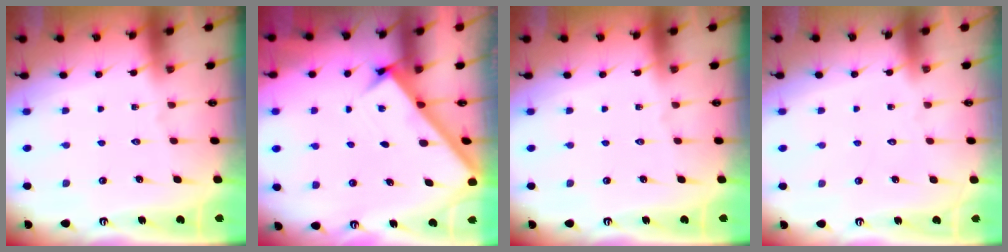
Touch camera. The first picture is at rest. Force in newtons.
{"total": 2.5, "press": 2.5, "slide": 0.3}
{"total": 0.0}
{"total": 1.6, "press": 1.6, "slide": 0.1}